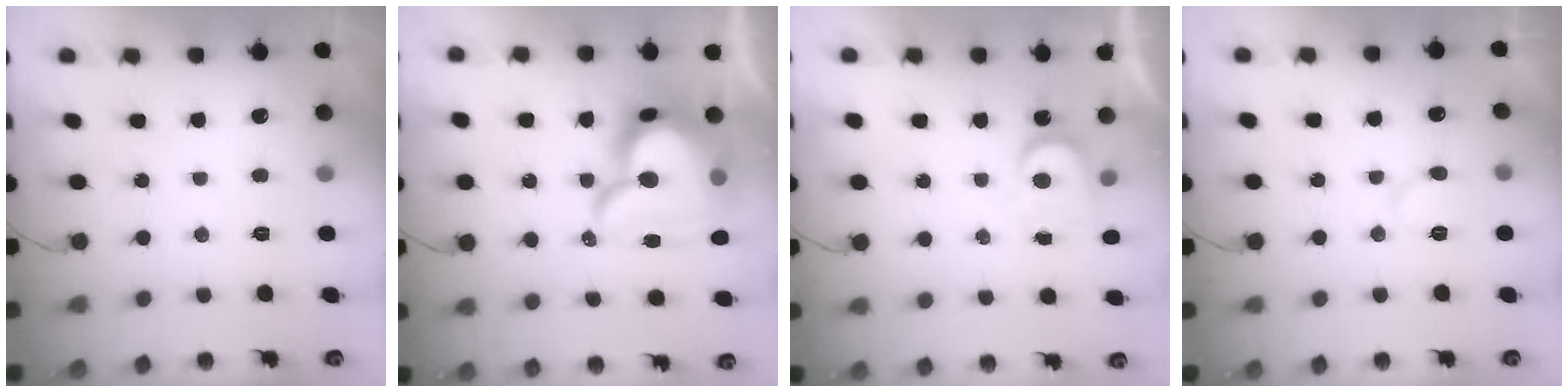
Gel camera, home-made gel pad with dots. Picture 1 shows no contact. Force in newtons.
{"total": 22.4, "press": 22.3, "slide": 2.2}
{"total": 3.1, "press": 3.1, "slide": 0.3}
{"total": 7.8, "press": 7.7, "slide": 1.1}